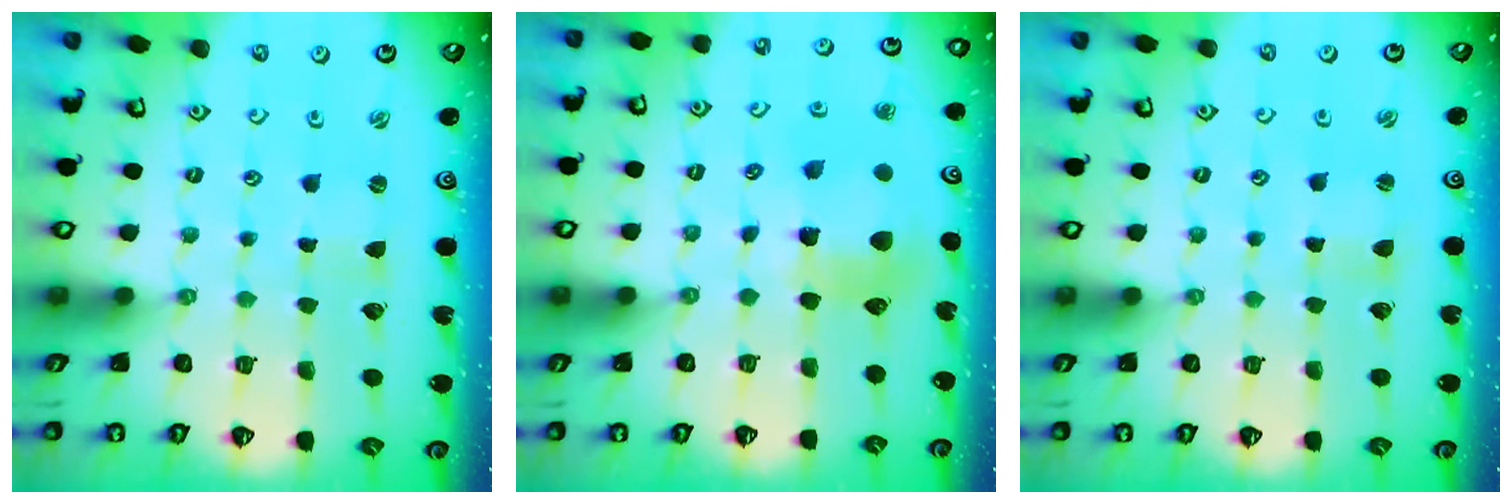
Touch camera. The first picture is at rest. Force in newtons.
{"total": 10.6, "press": 10.6, "slide": 1.2}
{"total": 1.4, "press": 1.4, "slide": 0.3}